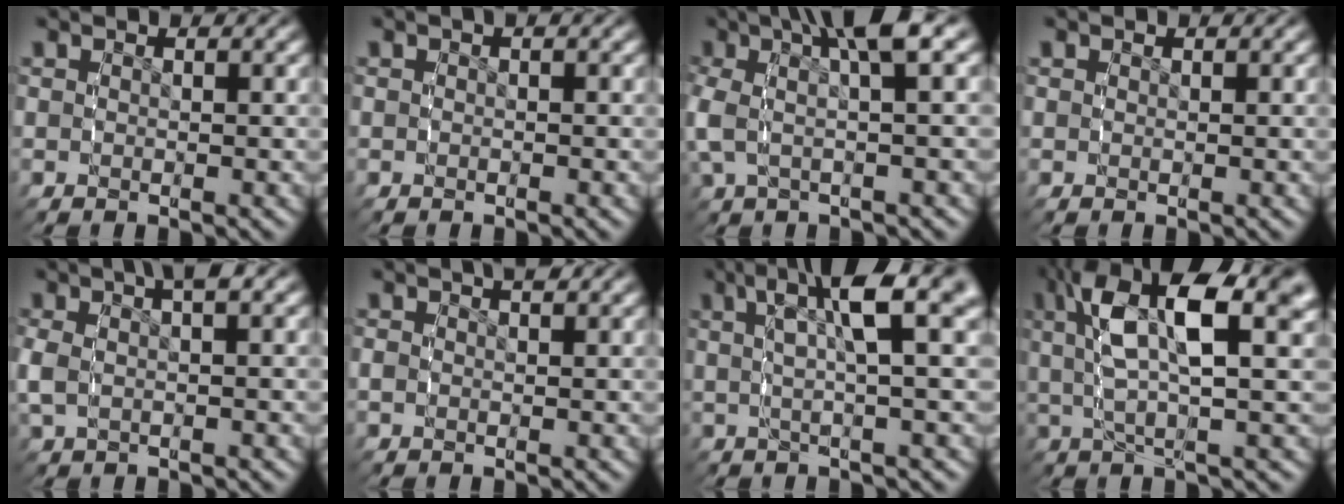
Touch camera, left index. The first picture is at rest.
{"total": 0.0}
{"total": 6.6, "force": [2.8, 2.3, 5.6], "torque": [-0.105, 0.023, 0.035]}
{"total": 0.5, "force": [0.4, 0.3, 0.1], "torque": [-0.005, -0.005, 0.011]}
{"total": 3.3, "force": [0.7, 1.6, 2.8], "torque": [-0.063, 0.002, 0.015]}
{"total": 0.9, "force": [0.3, 0.4, 0.7], "torque": [-0.012, 0.002, 0.007]}
{"total": 8.5, "force": [4.1, 2.0, 7.1], "torque": [-0.084, 0.041, 0.049]}
{"total": 10.9, "force": [3.5, 4.6, 9.2], "torque": [-0.159, 0.009, 0.050]}